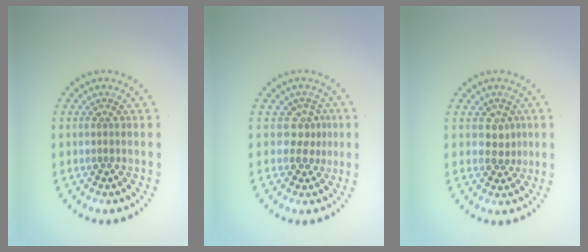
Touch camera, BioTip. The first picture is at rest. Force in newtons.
{"total": 2.1, "press": 1.5, "slide": 1.5}
{"total": 1.7, "press": 1.3, "slide": 1.0}